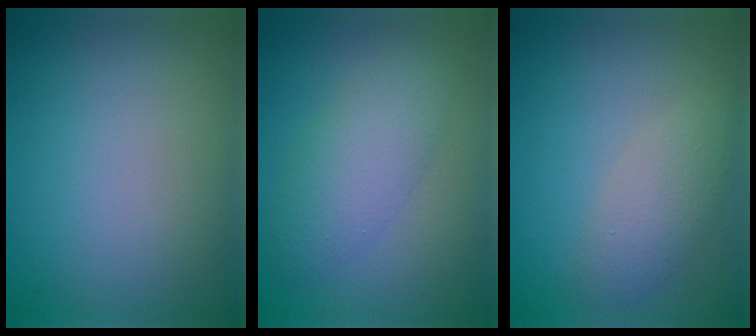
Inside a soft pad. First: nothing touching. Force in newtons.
{"total": 4.0, "press": 4.0, "slide": 0.2}
{"total": 2.8, "press": 2.8, "slide": 0.1}